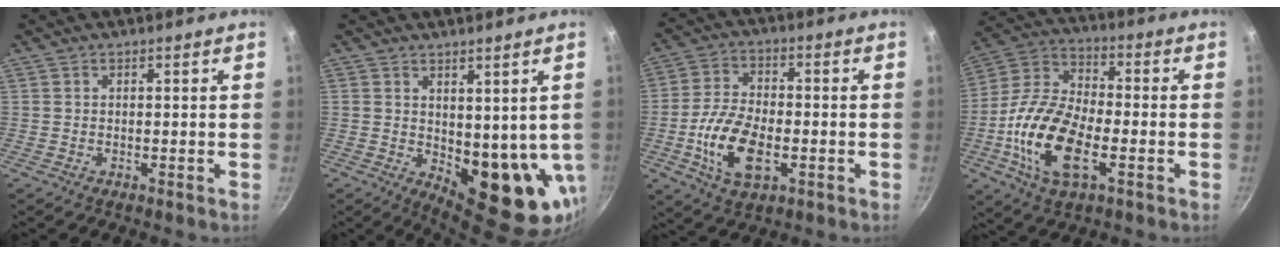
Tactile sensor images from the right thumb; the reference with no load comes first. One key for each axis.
{"total": 13.5, "fx": 0.3, "fy": 7.2, "fz": 11.4, "tx": -0.116, "ty": -0.032, "tz": 0.024}
{"total": 12.7, "fx": -3.3, "fy": 6.9, "fz": 10.1, "tx": -0.188, "ty": 0.016, "tz": -0.064}
{"total": 18.4, "fx": -4.9, "fy": 9.1, "fz": 15.2, "tx": -0.291, "ty": 0.027, "tz": -0.106}